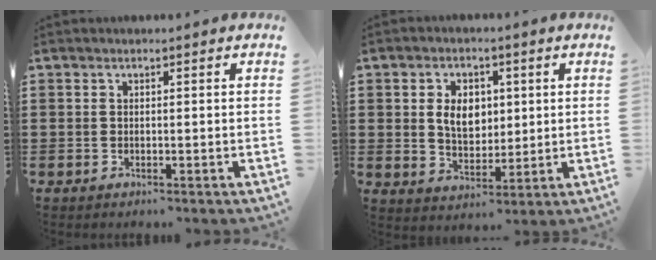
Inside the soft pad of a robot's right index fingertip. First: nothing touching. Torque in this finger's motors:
{"motor_torque": [0.35, -0.09, 0.30, 0.12]}